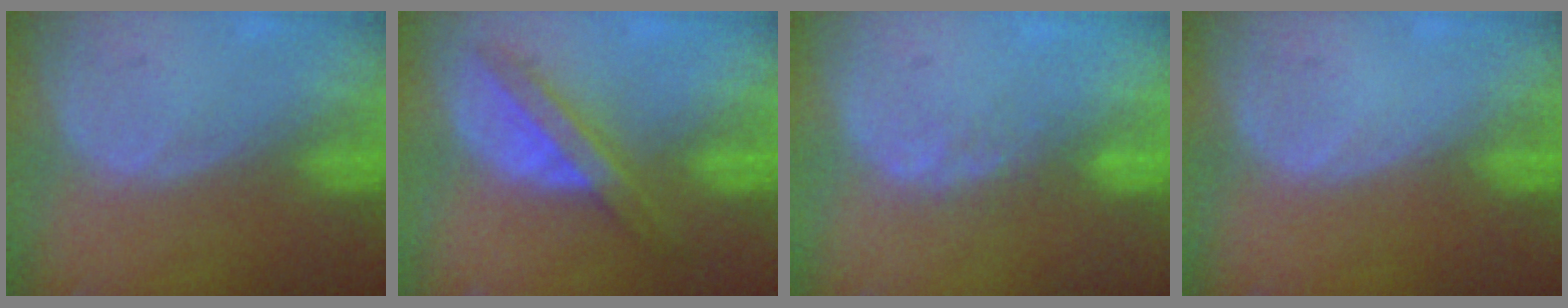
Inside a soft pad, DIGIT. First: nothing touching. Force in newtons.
{"total": 5.8, "press": 5.7, "slide": 0.9}
{"total": 2.5, "press": 1.9, "slide": 1.5}
{"total": 0.0}